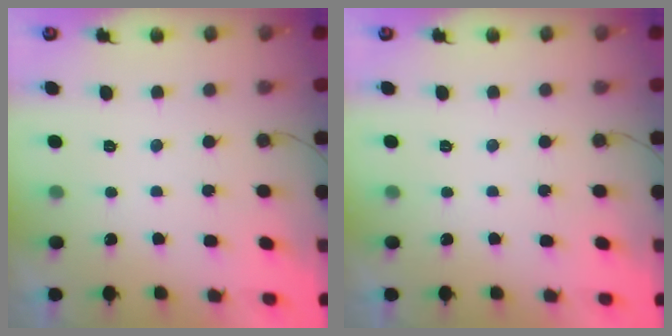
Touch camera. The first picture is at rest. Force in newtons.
{"total": 0.0}